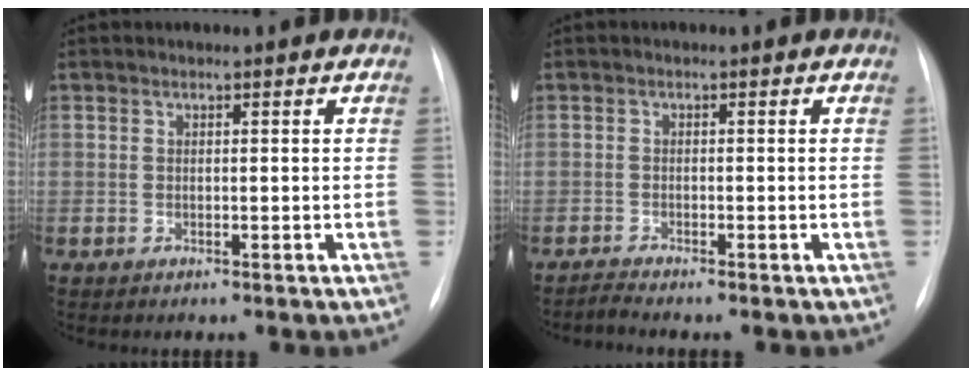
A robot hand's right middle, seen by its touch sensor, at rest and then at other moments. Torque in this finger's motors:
{"motor_torque": [-0.06, -0.29, -0.03, 0.00]}